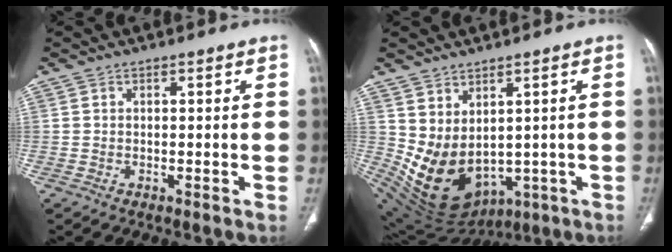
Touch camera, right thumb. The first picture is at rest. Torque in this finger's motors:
{"motor_torque": [-0.51, 1.30, 0.87, 0.86, 0.19]}